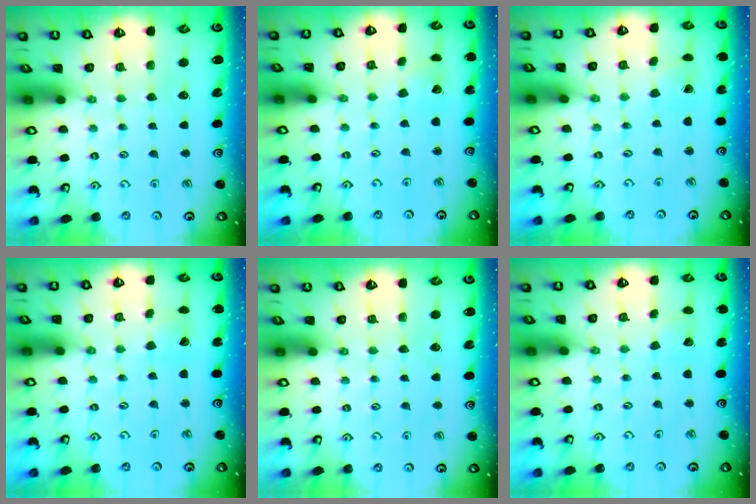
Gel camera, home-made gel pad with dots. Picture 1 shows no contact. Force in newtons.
{"total": 2.4, "press": 2.4, "slide": 0.2}
{"total": 0.7, "press": 0.5, "slide": 0.4}
{"total": 2.1, "press": 2.1, "slide": 0.3}
{"total": 0.0}
{"total": 2.9, "press": 2.9, "slide": 0.2}